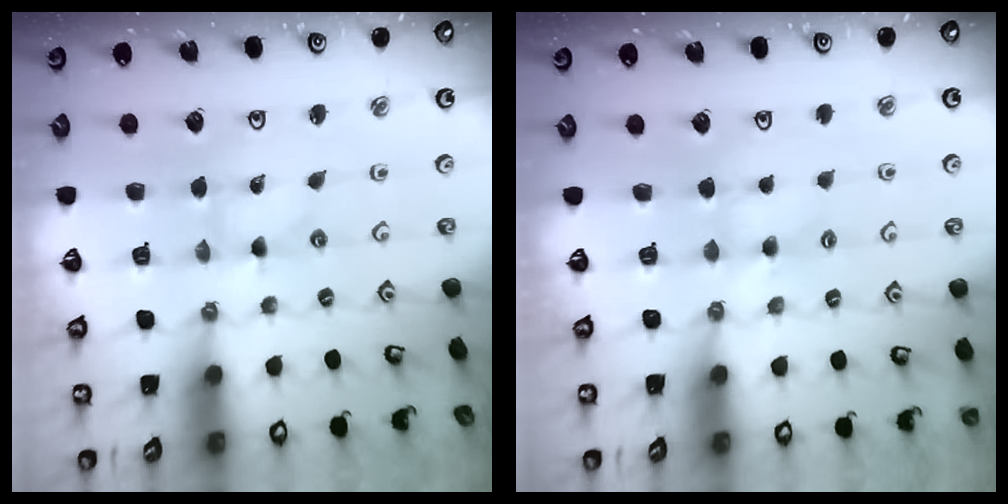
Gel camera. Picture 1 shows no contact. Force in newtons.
{"total": 3.1, "press": 3.1, "slide": 0.5}